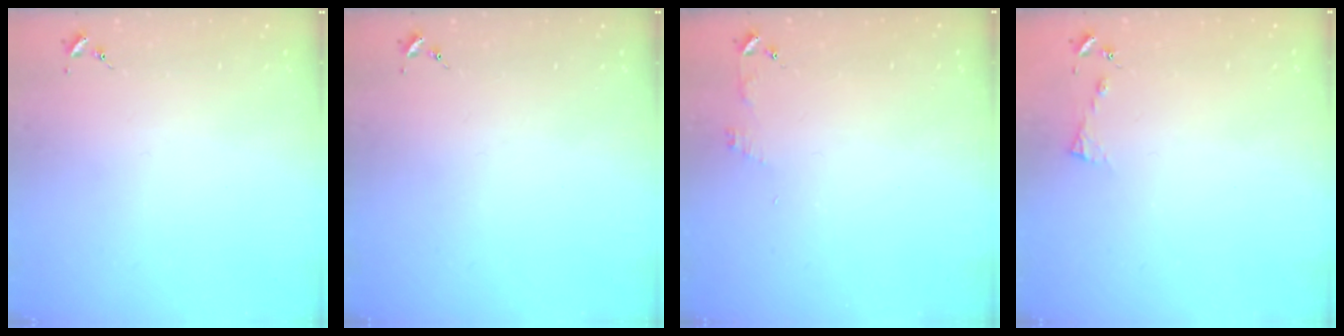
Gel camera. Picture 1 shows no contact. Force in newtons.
{"total": 0.0}
{"total": 4.6, "press": 4.5, "slide": 0.4}
{"total": 4.0, "press": 4.0, "slide": 0.4}